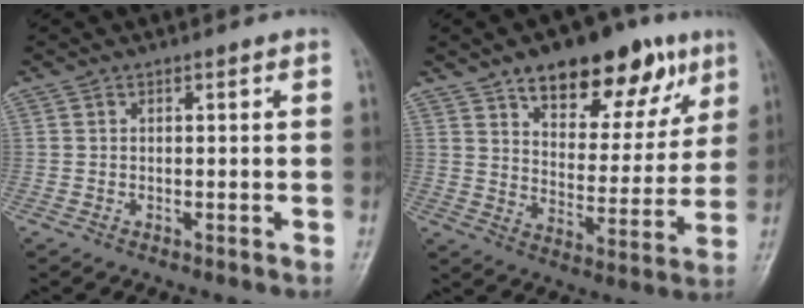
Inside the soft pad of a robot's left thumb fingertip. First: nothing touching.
{"total": 18.8, "force": [11.1, 9.4, 11.9], "torque": [-0.107, -0.041, 0.167]}